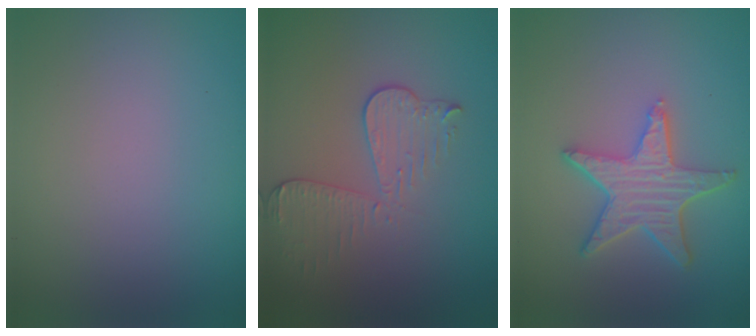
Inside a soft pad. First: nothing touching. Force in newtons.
{"total": 3.4, "press": 3.0, "slide": 1.6}
{"total": 4.8, "press": 4.2, "slide": 2.4}